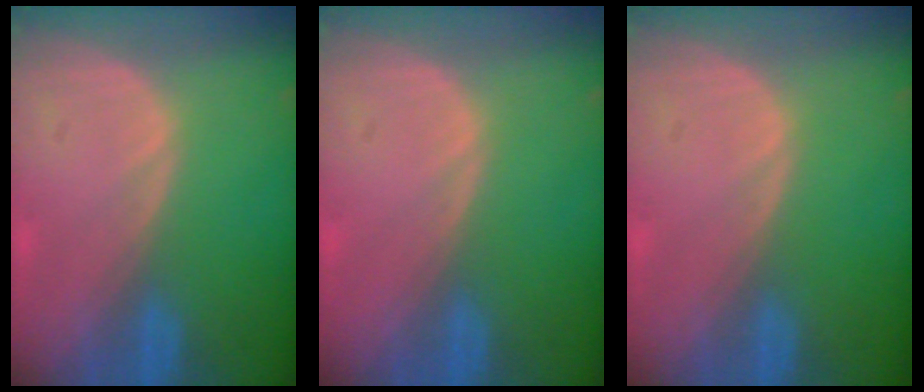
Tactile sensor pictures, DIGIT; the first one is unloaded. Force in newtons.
{"total": 0.0}
{"total": 0.0}